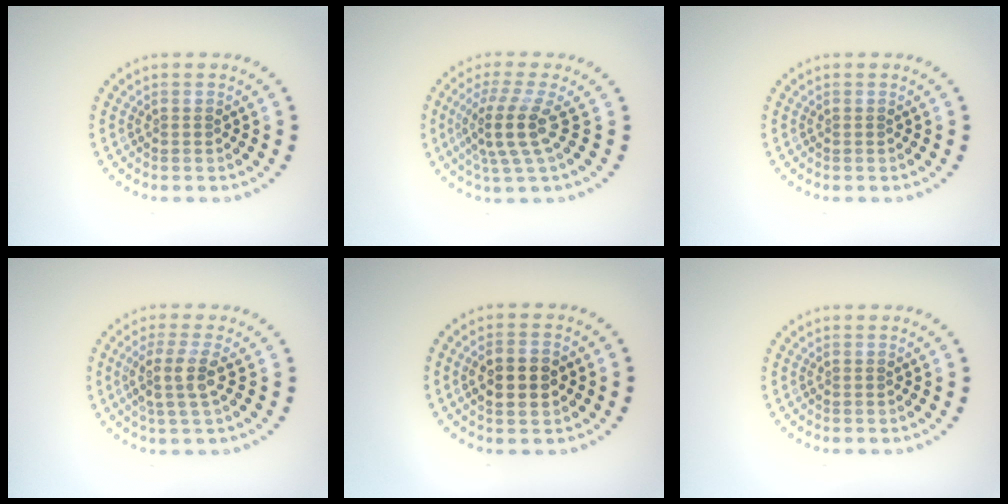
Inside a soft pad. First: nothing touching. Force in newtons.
{"total": 4.0, "press": 2.8, "slide": 2.8}
{"total": 0.0}
{"total": 3.0, "press": 2.4, "slide": 1.8}
{"total": 3.4, "press": 3.4, "slide": 0.3}
{"total": 0.0}